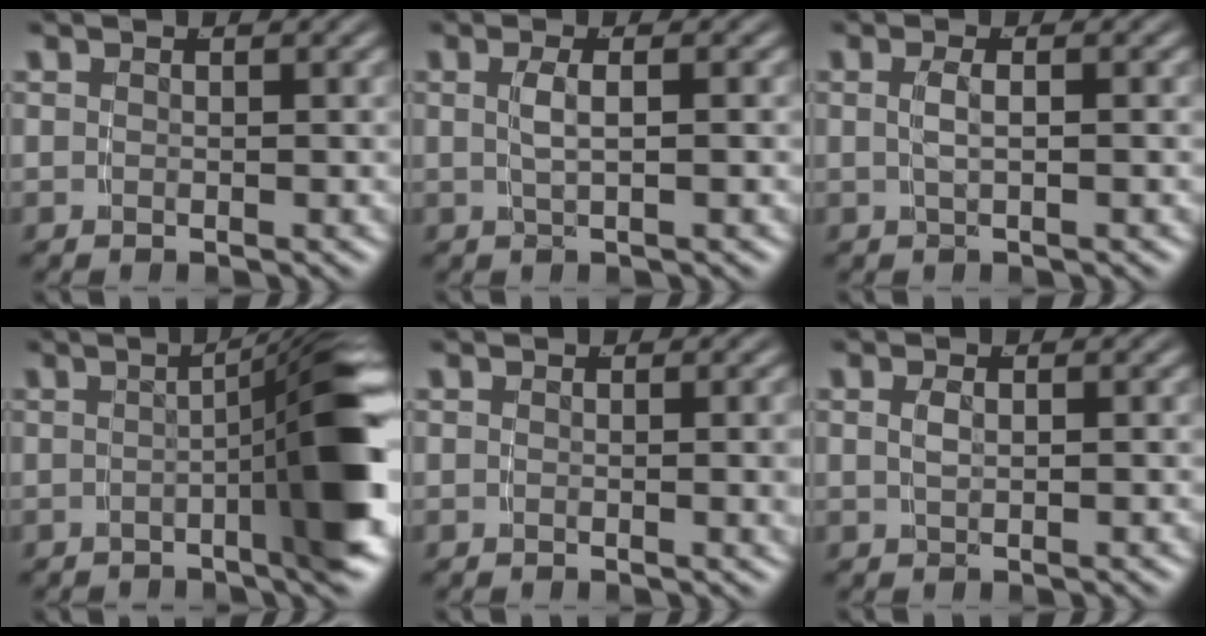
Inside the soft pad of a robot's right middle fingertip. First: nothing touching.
{"total": 1.7, "force": [-0.1, -0.5, 1.6], "torque": [-0.034, -0.002, 0.005]}
{"total": 1.4, "force": [-0.3, -0.3, 1.4], "torque": [-0.030, -0.003, 0.003]}
{"total": 8.5, "force": [-1.0, 0.9, 8.4], "torque": [-0.090, 0.022, -0.026]}
{"total": 1.2, "force": [0.2, -0.1, 1.2], "torque": [-0.011, 0.000, 0.002]}
{"total": 0.9, "force": [0.1, -0.4, 0.9], "torque": [-0.015, -0.003, 0.009]}